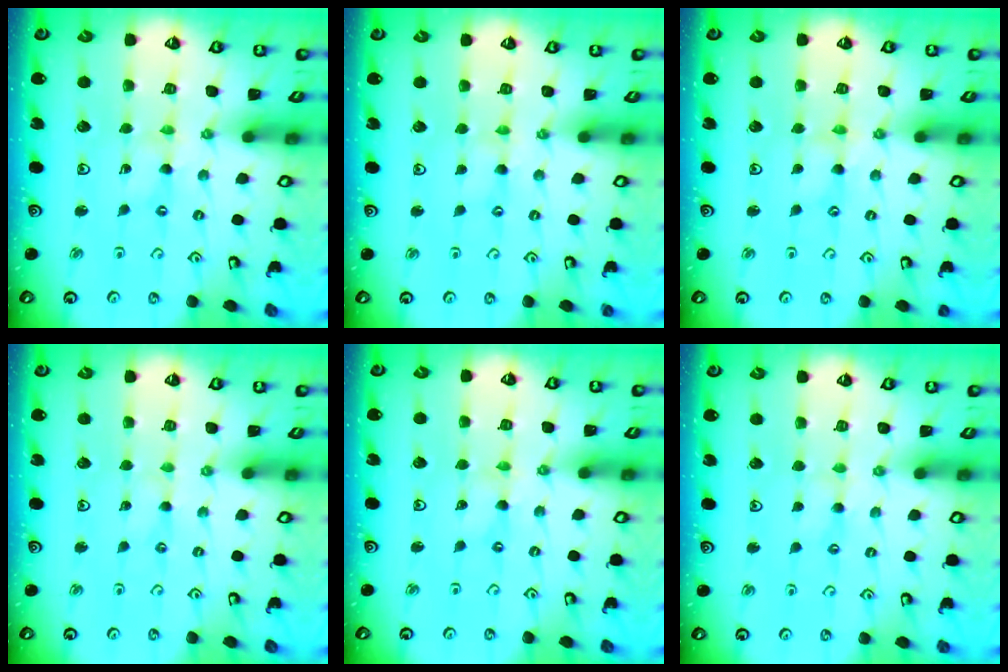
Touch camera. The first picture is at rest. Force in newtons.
{"total": 2.0, "press": 2.0, "slide": 0.4}
{"total": 1.7, "press": 1.7, "slide": 0.2}
{"total": 0.0}
{"total": 0.0}
{"total": 2.1, "press": 2.0, "slide": 0.4}